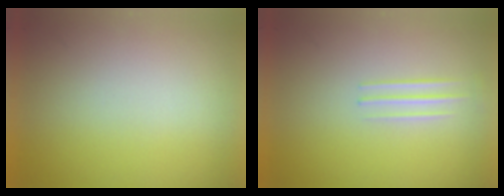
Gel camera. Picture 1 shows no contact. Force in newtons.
{"total": 1.4}